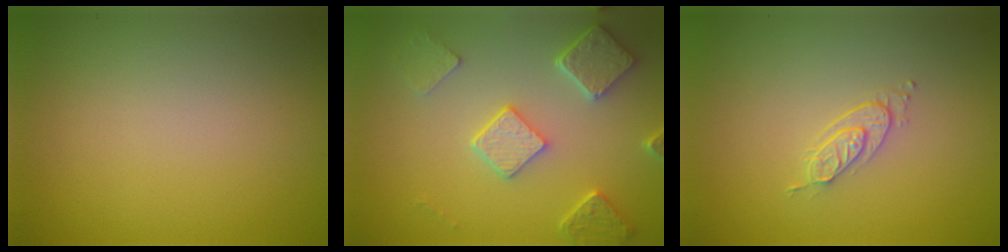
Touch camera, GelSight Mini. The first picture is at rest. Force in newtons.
{"total": 5.0, "press": 4.0, "slide": 3.0}
{"total": 1.7, "press": 1.1, "slide": 1.3}